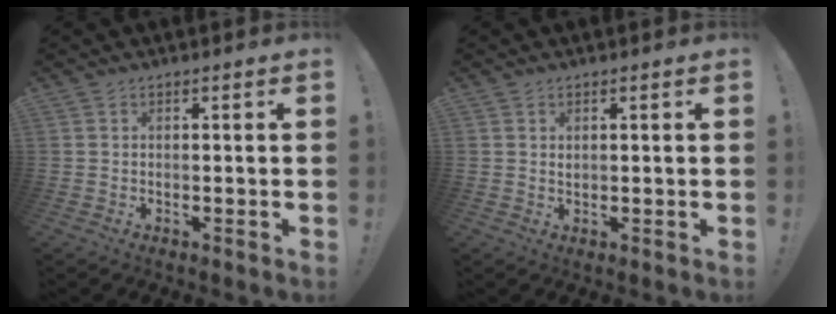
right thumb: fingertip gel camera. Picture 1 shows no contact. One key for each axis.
{"total": 0.8, "fx": 0.6, "fy": 0.4, "fz": 0.3, "tx": 0.000, "ty": -0.001, "tz": 0.010}